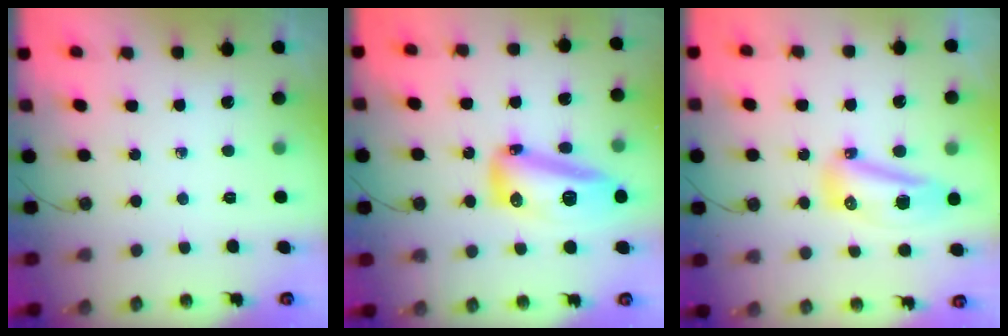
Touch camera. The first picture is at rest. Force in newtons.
{"total": 19.4, "press": 17.5, "slide": 8.4}
{"total": 16.2, "press": 12.7, "slide": 10.1}